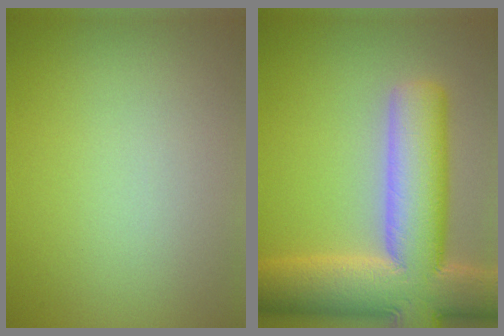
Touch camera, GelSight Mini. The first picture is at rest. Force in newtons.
{"total": 12.9, "press": 12.8, "slide": 0.8}